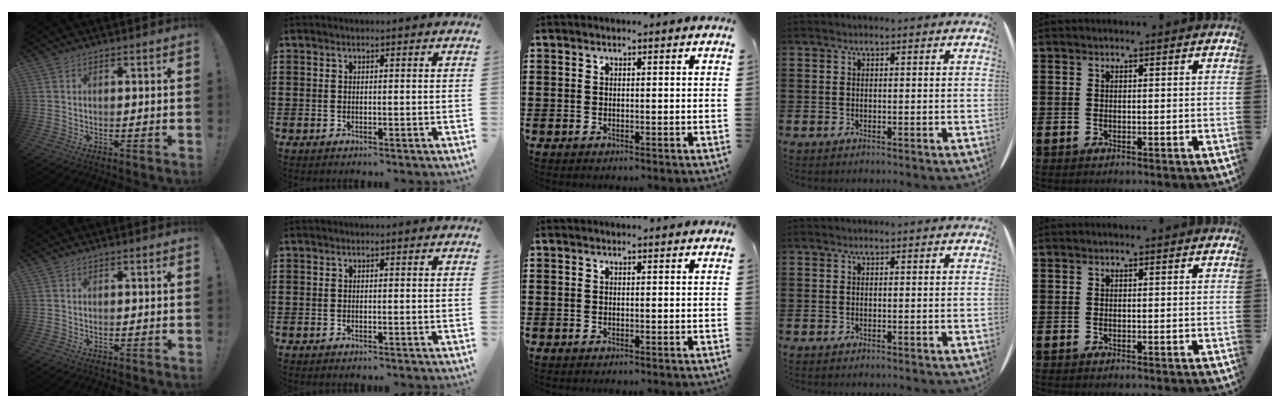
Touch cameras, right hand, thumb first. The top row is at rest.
{}